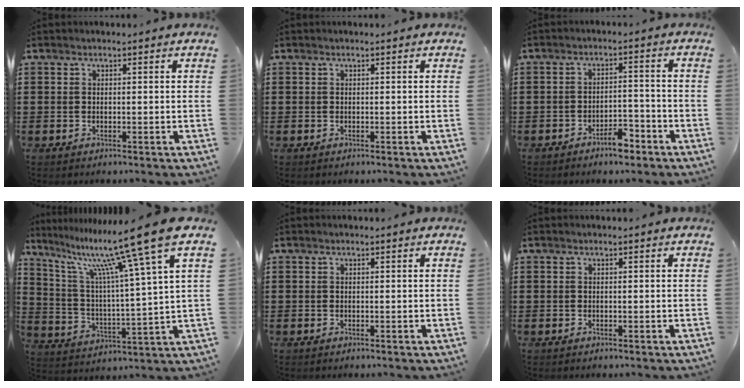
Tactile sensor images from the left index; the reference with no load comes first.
{"total": 0.0}
{"total": 3.9, "force": [-3.3, 1.1, 1.8], "torque": [-0.030, 0.012, -0.064]}
{"total": 14.5, "force": [10.3, -0.1, 10.2], "torque": [-0.208, -0.062, 0.156]}
{"total": 0.0}
{"total": 0.0}